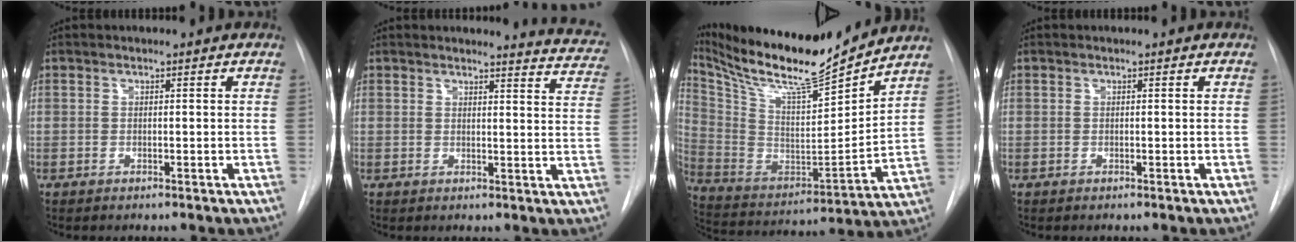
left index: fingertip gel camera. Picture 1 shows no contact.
{"total": 8.2, "force": [8.1, 0.8, 1.1], "torque": [0.005, -0.051, 0.062]}
{"total": 21.0, "force": [19.1, 1.4, 8.6], "torque": [-0.183, -0.033, 0.328]}
{"total": 0.0}